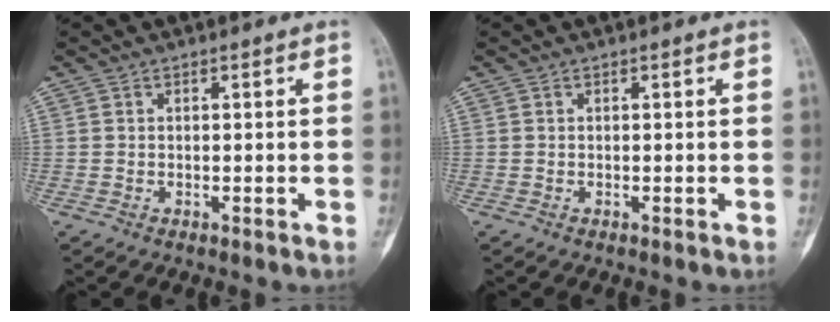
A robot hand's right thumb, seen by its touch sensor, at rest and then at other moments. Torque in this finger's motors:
{"motor_torque": [-0.36, -0.48, -0.03, 0.00, 0.05]}